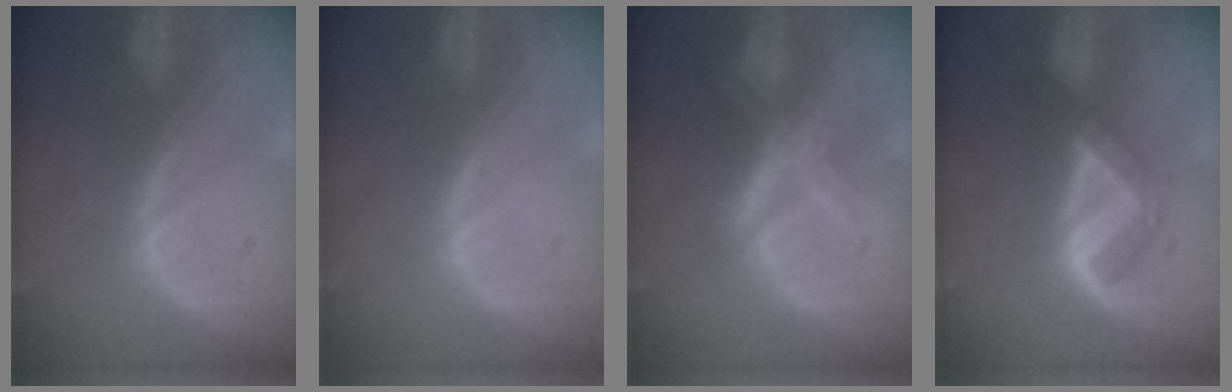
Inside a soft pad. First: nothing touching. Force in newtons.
{"total": 0.0}
{"total": 7.2, "press": 6.1, "slide": 3.8}
{"total": 5.3, "press": 4.6, "slide": 2.7}